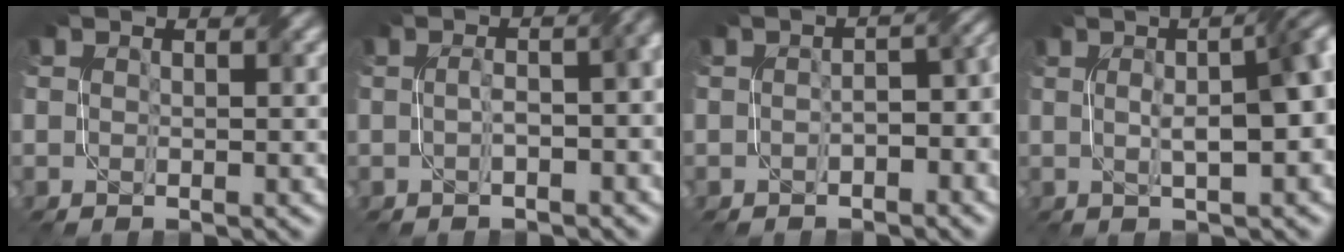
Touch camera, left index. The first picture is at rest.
{"total": 5.2, "force": [-0.8, 2.3, 4.7], "torque": [-0.044, 0.005, -0.015]}
{"total": 4.1, "force": [-1.3, 2.1, 3.2], "torque": [-0.033, 0.002, -0.020]}
{"total": 7.7, "force": [0.8, 2.0, 7.4], "torque": [-0.084, 0.017, 0.008]}